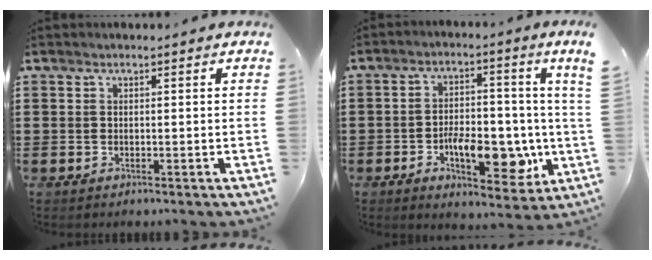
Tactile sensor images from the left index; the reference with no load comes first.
{"total": 9.1, "force": [-2.0, 3.3, 8.3], "torque": [-0.142, -0.002, -0.032]}